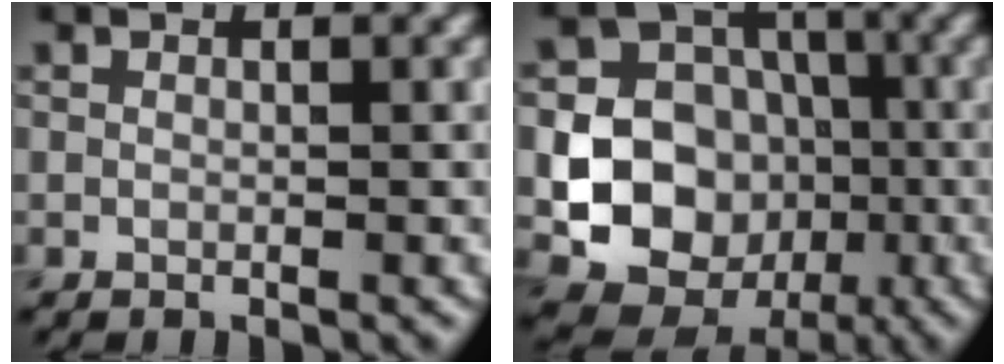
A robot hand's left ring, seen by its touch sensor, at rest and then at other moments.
{"total": 11.0, "force": [-2.0, 9.7, 4.8], "torque": [-0.076, -0.017, -0.058]}